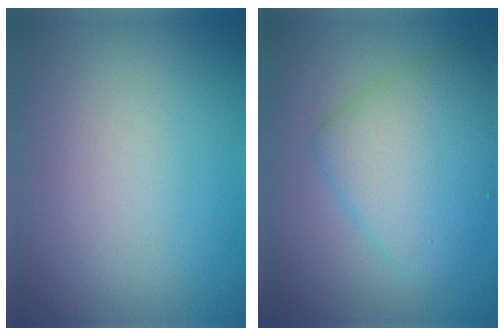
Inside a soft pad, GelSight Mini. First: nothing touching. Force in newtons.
{"total": 5.7, "press": 5.7, "slide": 0.2}